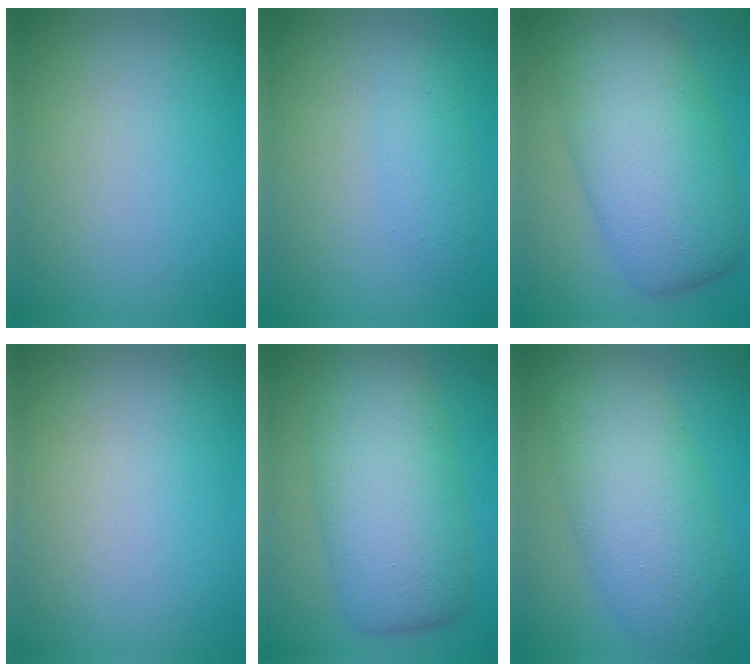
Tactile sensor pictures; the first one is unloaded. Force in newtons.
{"total": 1.6, "press": 1.6, "slide": 0.0}
{"total": 9.4, "press": 9.4, "slide": 0.1}
{"total": 0.0}
{"total": 9.0, "press": 9.0, "slide": 0.2}
{"total": 8.2, "press": 8.2, "slide": 0.2}